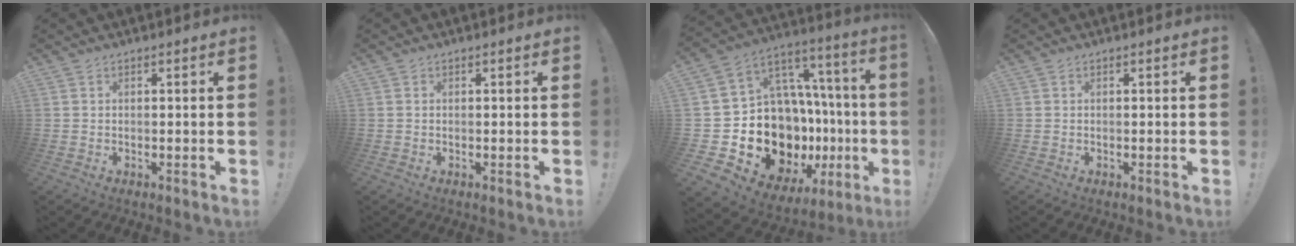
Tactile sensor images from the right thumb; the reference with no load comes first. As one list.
[{"total": 0.0}, {"total": 20.8, "force": [-7.6, 13.8, 13.7], "torque": [-0.226, 0.009, -0.080]}, {"total": 0.0}]